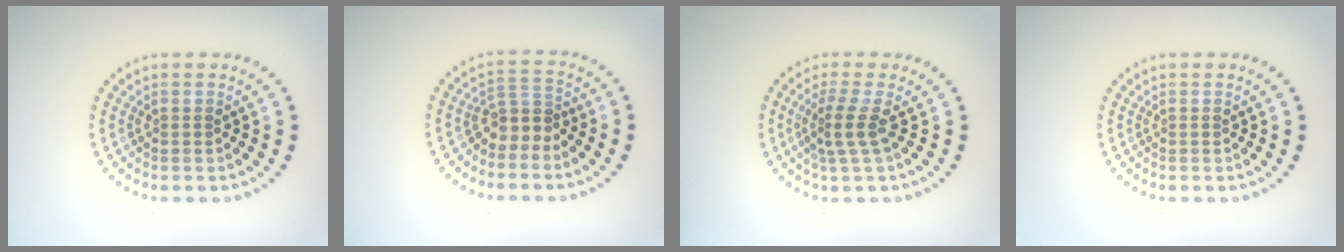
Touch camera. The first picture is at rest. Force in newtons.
{"total": 2.5, "press": 1.8, "slide": 1.8}
{"total": 2.4, "press": 1.7, "slide": 1.6}
{"total": 0.0}